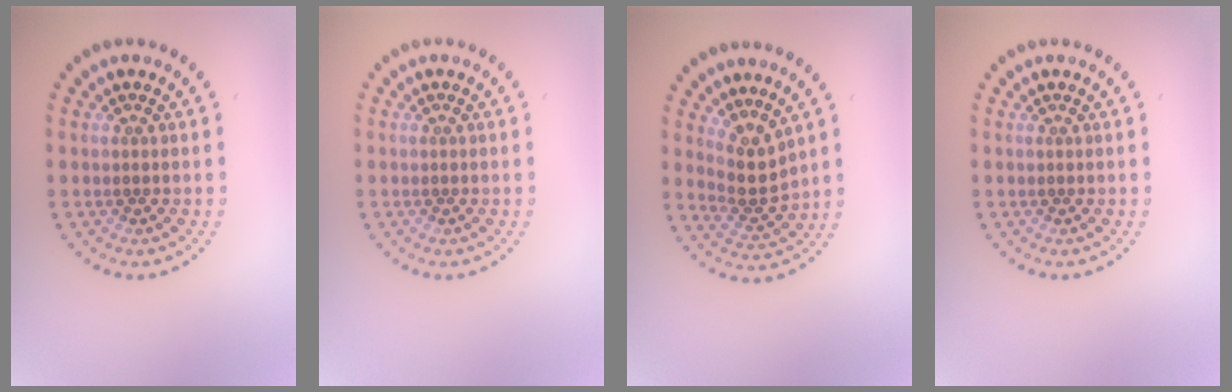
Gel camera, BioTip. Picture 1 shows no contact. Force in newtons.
{"total": 0.0}
{"total": 2.9, "press": 2.2, "slide": 1.9}
{"total": 0.0}